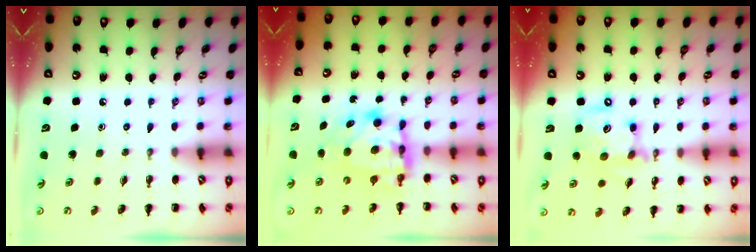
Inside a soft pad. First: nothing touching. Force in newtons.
{"total": 6.4, "press": 6.4, "slide": 0.6}
{"total": 14.0, "press": 13.6, "slide": 3.4}